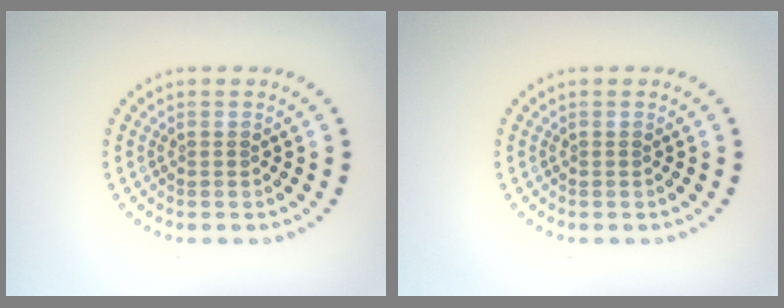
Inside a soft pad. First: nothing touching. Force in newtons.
{"total": 0.0}